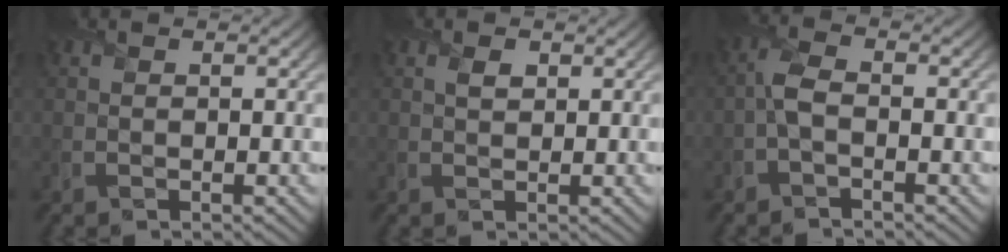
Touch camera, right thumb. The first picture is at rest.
{"total": 1.2, "force": [0.5, 0.8, 0.8], "torque": [-0.014, -0.002, 0.011]}
{"total": 2.8, "force": [-1.0, 1.1, 2.4], "torque": [-0.055, 0.005, -0.029]}